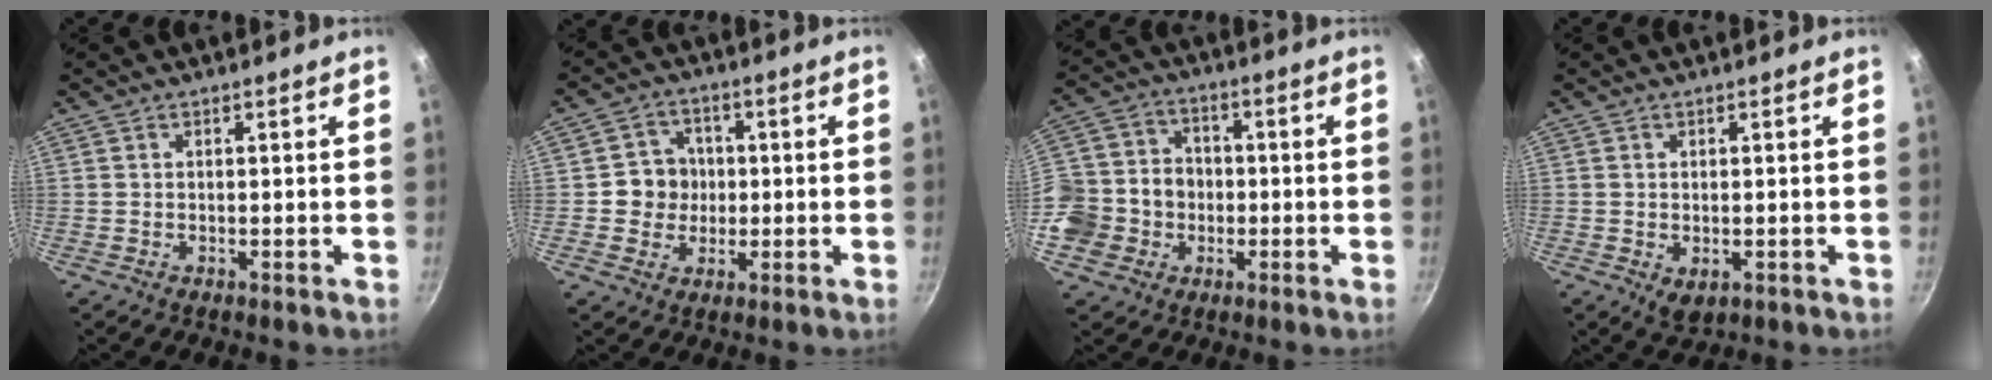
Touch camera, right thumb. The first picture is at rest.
{"total": 6.6, "force": [-0.1, 6.2, 2.1], "torque": [0.007, 0.010, -0.010]}
{"total": 13.8, "force": [-2.8, 12.2, 5.8], "torque": [-0.102, 0.036, -0.056]}
{"total": 3.2, "force": [-0.6, 2.1, 2.3], "torque": [-0.035, -0.010, -0.003]}